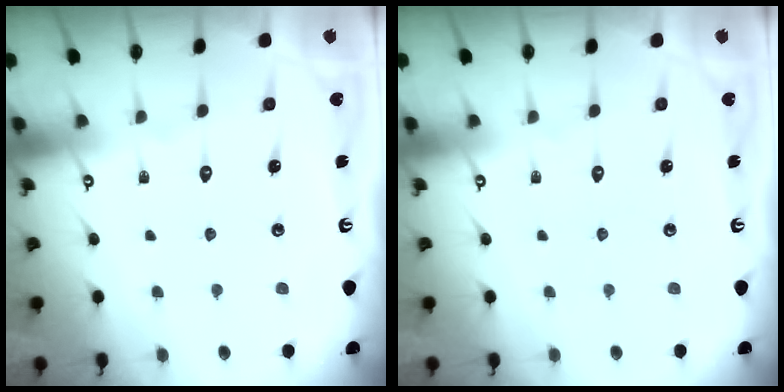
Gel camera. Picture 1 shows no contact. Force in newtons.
{"total": 0.0}